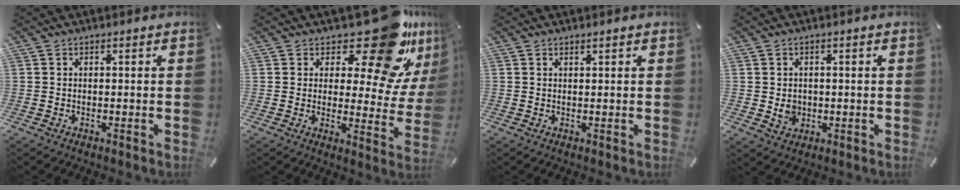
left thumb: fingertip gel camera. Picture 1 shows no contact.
{"total": 18.7, "force": [12.7, 6.4, 12.1], "torque": [-0.157, -0.104, 0.206]}
{"total": 0.7, "force": [0.6, 0.1, 0.4], "torque": [-0.008, -0.001, 0.011]}
{"total": 3.4, "force": [0.0, 3.1, 1.3], "torque": [-0.009, -0.001, -0.002]}